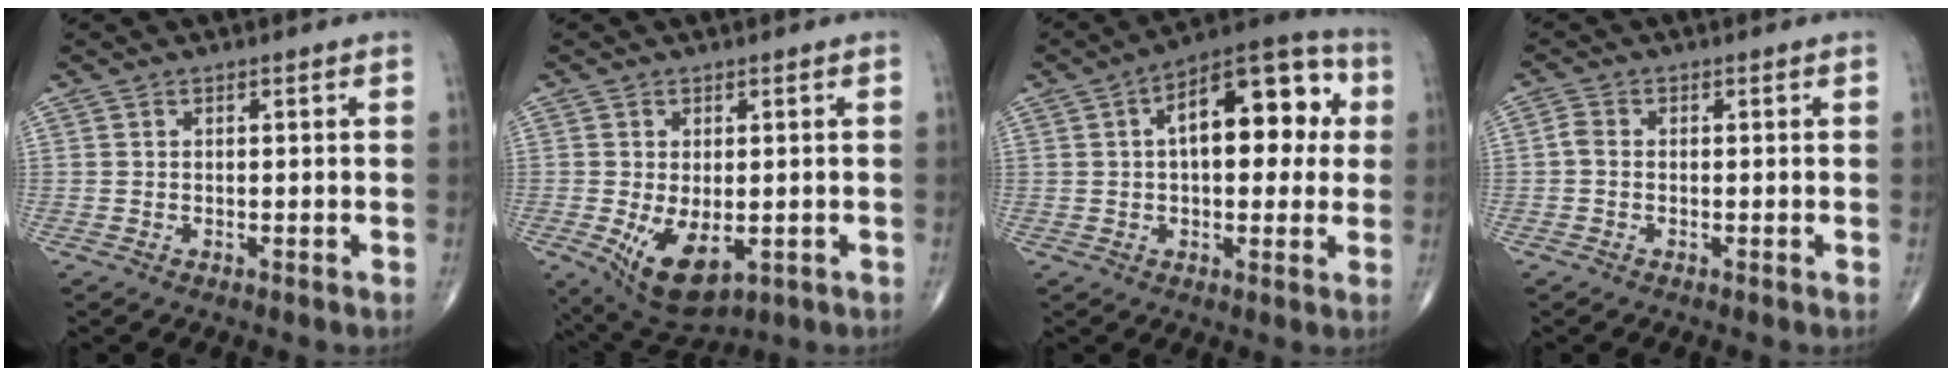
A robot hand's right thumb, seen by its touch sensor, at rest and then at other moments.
{"total": 9.3, "force": [-2.2, 5.0, 7.6], "torque": [-0.121, -0.014, -0.019]}
{"total": 17.1, "force": [3.4, 8.4, 14.5], "torque": [-0.172, 0.031, 0.039]}
{"total": 1.6, "force": [-0.3, 1.1, 1.1], "torque": [-0.020, 0.002, -0.012]}